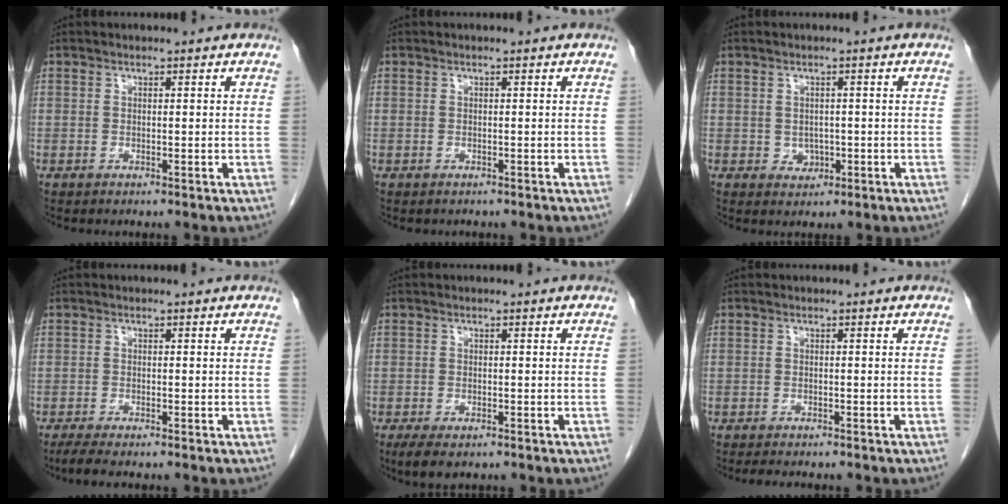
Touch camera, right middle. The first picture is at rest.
{"total": 0.0}
{"total": 1.9, "force": [-0.3, 1.6, 0.9], "torque": [-0.016, 0.000, 0.002]}
{"total": 2.8, "force": [-2.2, 0.1, 1.7], "torque": [-0.039, -0.011, -0.038]}
{"total": 3.6, "force": [-2.4, 1.4, 2.3], "torque": [-0.046, -0.011, -0.034]}
{"total": 3.0, "force": [-2.6, 0.7, 1.3], "torque": [-0.027, -0.010, -0.031]}